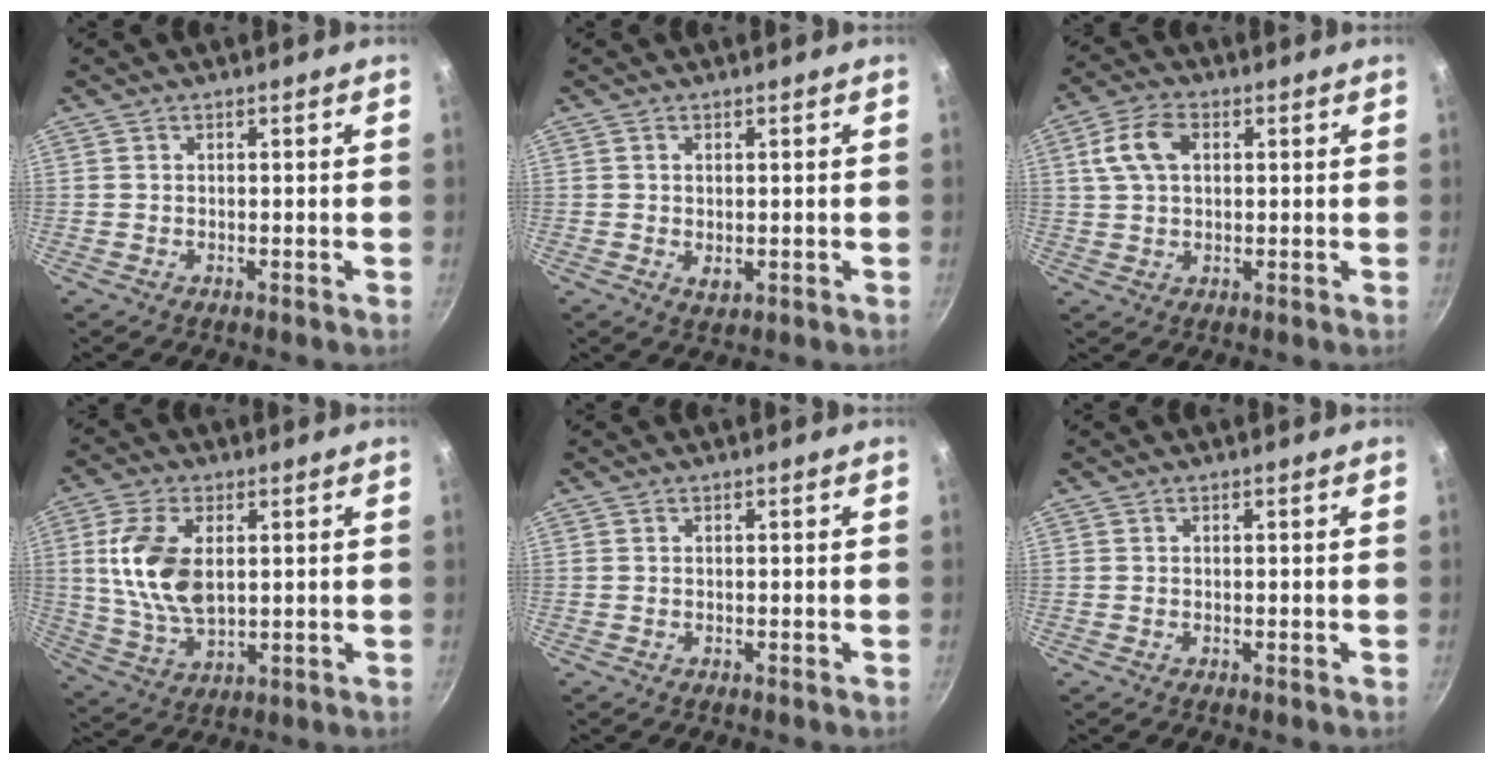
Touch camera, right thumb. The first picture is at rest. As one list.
[{"total": 2.1, "force": [0.1, 1.3, 1.6], "torque": [-0.025, -0.005, 0.003]}, {"total": 7.7, "force": [2.0, 4.9, 5.6], "torque": [-0.103, 0.014, 0.033]}, {"total": 13.1, "force": [2.3, 7.4, 10.5], "torque": [-0.199, -0.014, 0.048]}, {"total": 0.0}, {"total": 0.0}]